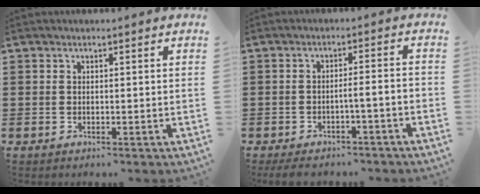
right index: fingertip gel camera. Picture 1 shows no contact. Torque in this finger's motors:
{"motor_torque": [0.08, -0.06, 0.19, 0.06]}